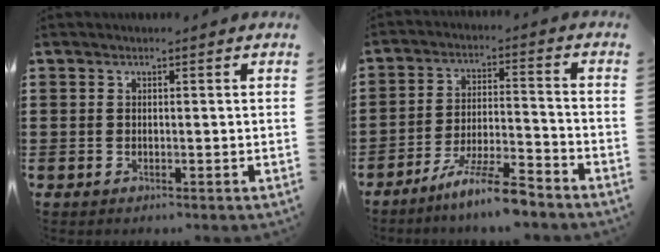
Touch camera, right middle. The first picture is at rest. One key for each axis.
{"total": 8.3, "fx": -6.8, "fy": 0.3, "fz": 4.8, "tx": -0.094, "ty": -0.004, "tz": -0.128}